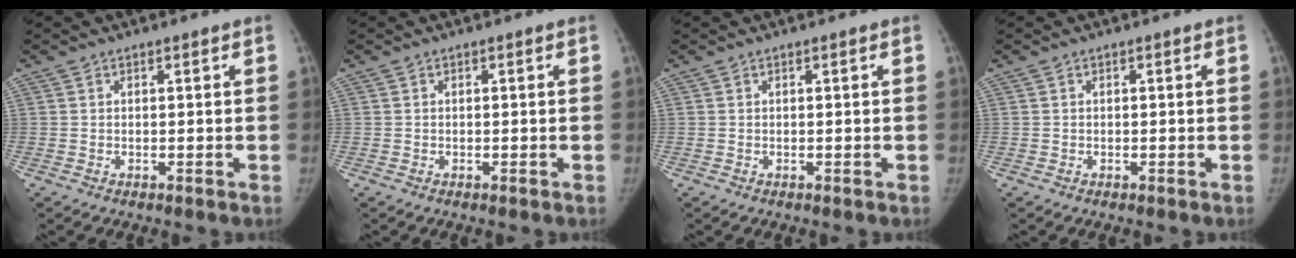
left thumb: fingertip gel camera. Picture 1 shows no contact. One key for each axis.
{"total": 0.0}
{"total": 0.0}
{"total": 0.0}